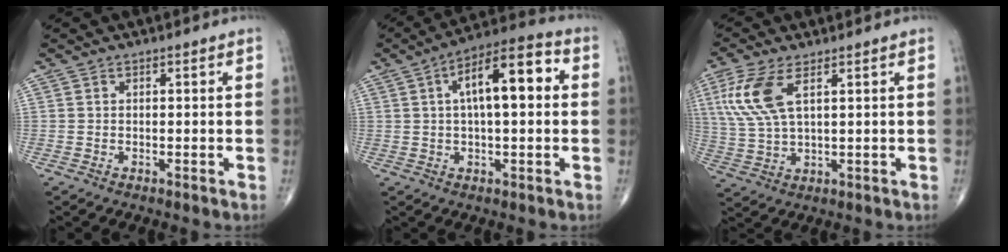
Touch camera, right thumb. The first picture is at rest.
{"total": 13.4, "force": [2.4, 5.1, 12.2], "torque": [-0.181, 0.030, 0.028]}
{"total": 9.6, "force": [3.7, 3.8, 8.1], "torque": [-0.201, -0.002, 0.080]}